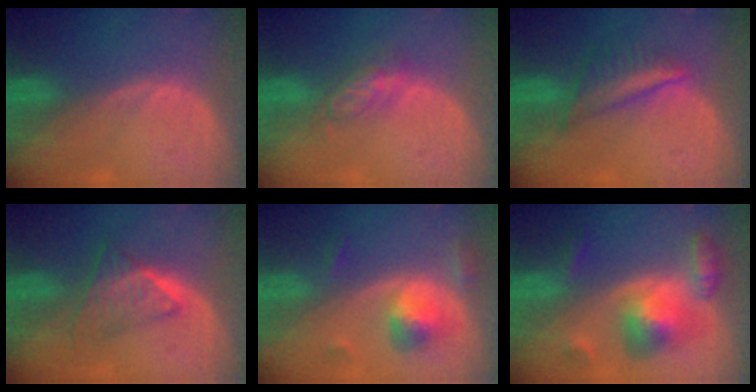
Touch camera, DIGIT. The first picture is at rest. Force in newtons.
{"total": 4.8, "press": 4.2, "slide": 2.2}
{"total": 5.6, "press": 5.5, "slide": 1.1}
{"total": 6.1, "press": 5.2, "slide": 3.1}
{"total": 5.6, "press": 5.2, "slide": 1.9}
{"total": 7.9, "press": 7.9, "slide": 0.6}